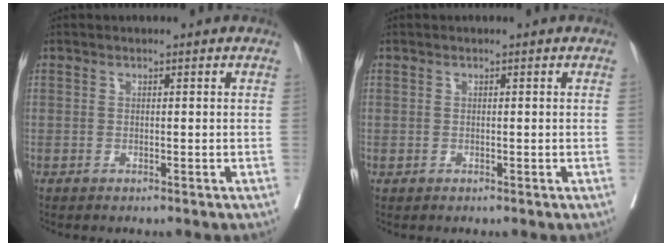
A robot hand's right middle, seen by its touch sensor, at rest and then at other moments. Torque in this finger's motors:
{"motor_torque": [1.13, -1.01, 0.01, -0.13]}